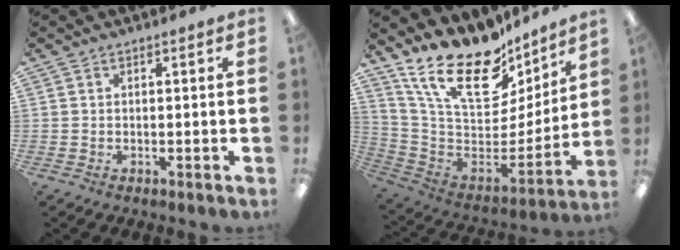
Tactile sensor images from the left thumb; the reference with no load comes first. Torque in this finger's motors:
{"motor_torque": [0.50, 0.37, 1.48, -1.30, 0.39]}